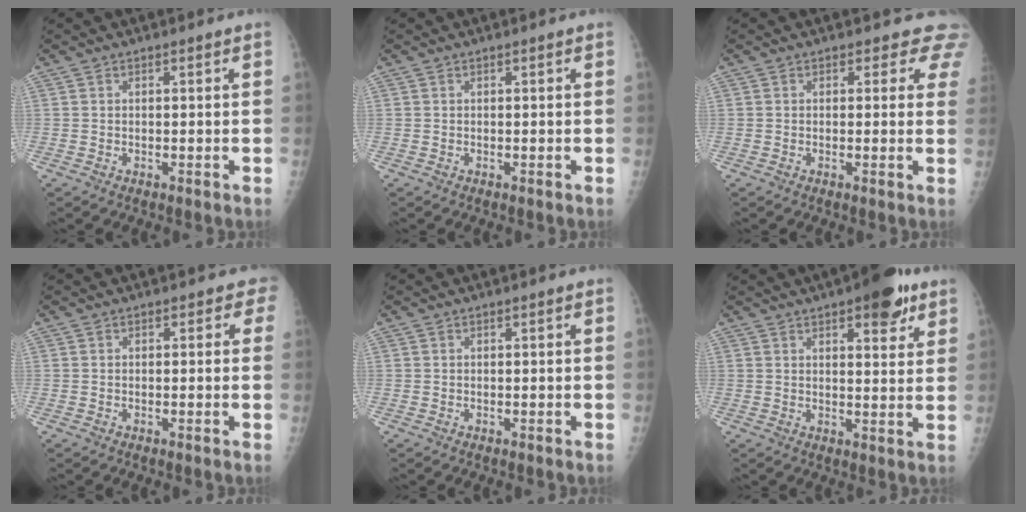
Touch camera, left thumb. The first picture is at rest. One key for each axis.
{"total": 0.0}
{"total": 4.0, "fx": 3.3, "fy": 2.2, "fz": 0.3, "tx": 0.033, "ty": -0.015, "tz": 0.012}
{"total": 1.6, "fx": 0.6, "fy": 1.3, "fz": 0.7, "tx": 0.020, "ty": 0.004, "tz": -0.007}
{"total": 0.0}
{"total": 9.8, "fx": 5.7, "fy": 3.7, "fz": 7.0, "tx": -0.066, "ty": -0.022, "tz": 0.072}